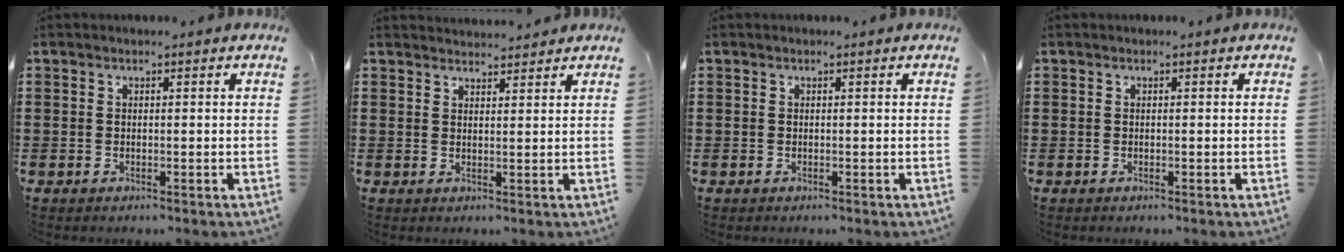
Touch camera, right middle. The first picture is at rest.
{"total": 2.2, "force": [2.2, 0.1, -0.1], "torque": [-0.004, 0.000, 0.043]}
{"total": 0.0}
{"total": 0.0}